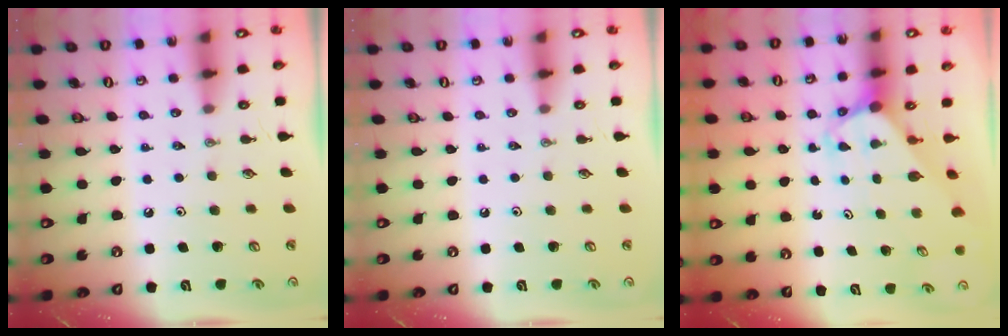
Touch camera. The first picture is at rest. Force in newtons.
{"total": 0.0}
{"total": 3.3, "press": 3.3, "slide": 0.3}